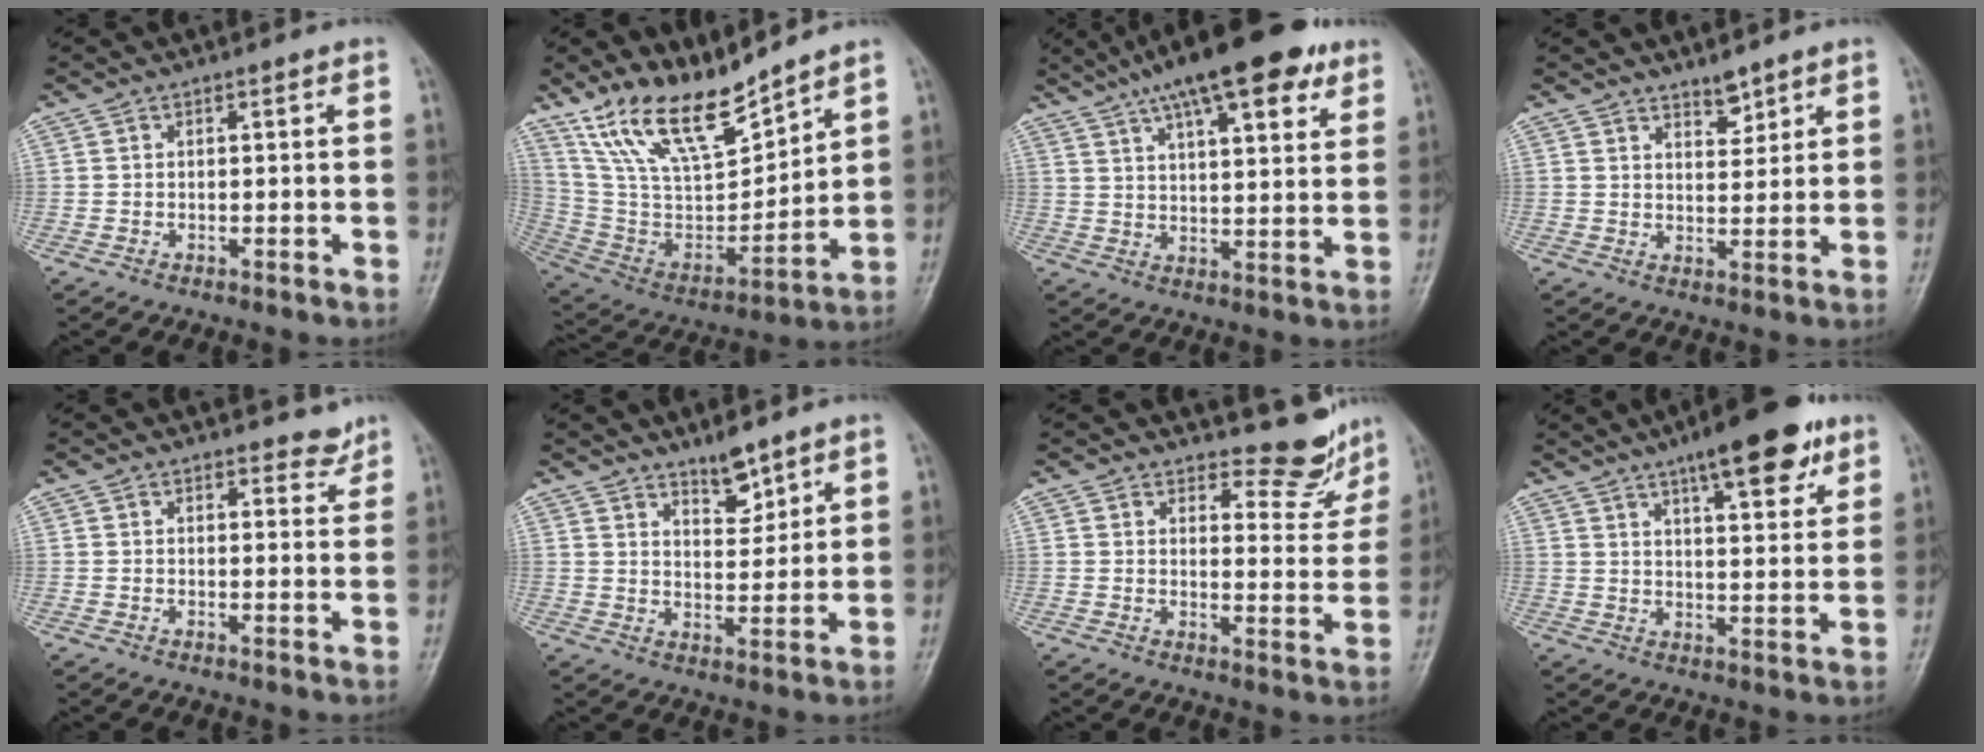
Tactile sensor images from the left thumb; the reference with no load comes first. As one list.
[{"total": 16.9, "force": [13.7, 4.8, 8.6], "torque": [-0.127, -0.074, 0.271]}, {"total": 19.0, "force": [11.7, 6.3, 13.6], "torque": [-0.193, -0.010, 0.179]}, {"total": 3.3, "force": [2.7, 1.3, 1.4], "torque": [-0.010, -0.024, 0.047]}, {"total": 3.0, "force": [2.7, 1.2, 0.4], "torque": [0.014, -0.021, 0.027]}, {"total": 5.5, "force": [4.3, 2.0, 2.7], "torque": [-0.026, -0.039, 0.076]}, {"total": 7.9, "force": [7.4, 2.6, 1.0], "torque": [0.015, -0.073, 0.090]}, {"total": 14.3, "force": [8.8, 4.3, 10.4], "torque": [-0.121, -0.034, 0.127]}]